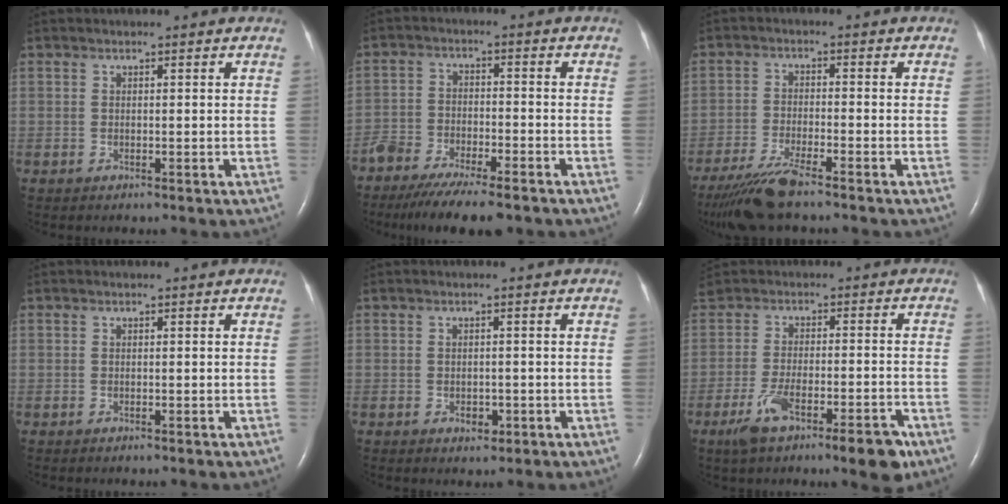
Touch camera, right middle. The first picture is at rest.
{"total": 12.3, "force": [-9.9, 2.8, 6.7], "torque": [-0.105, -0.023, -0.159]}
{"total": 8.1, "force": [-6.5, 0.2, 4.7], "torque": [-0.095, -0.027, -0.119]}
{"total": 0.0}
{"total": 1.8, "force": [-0.7, 1.2, 1.1], "torque": [-0.019, 0.000, -0.004]}
{"total": 9.9, "force": [-5.8, 2.9, 7.5], "torque": [-0.118, -0.012, -0.094]}